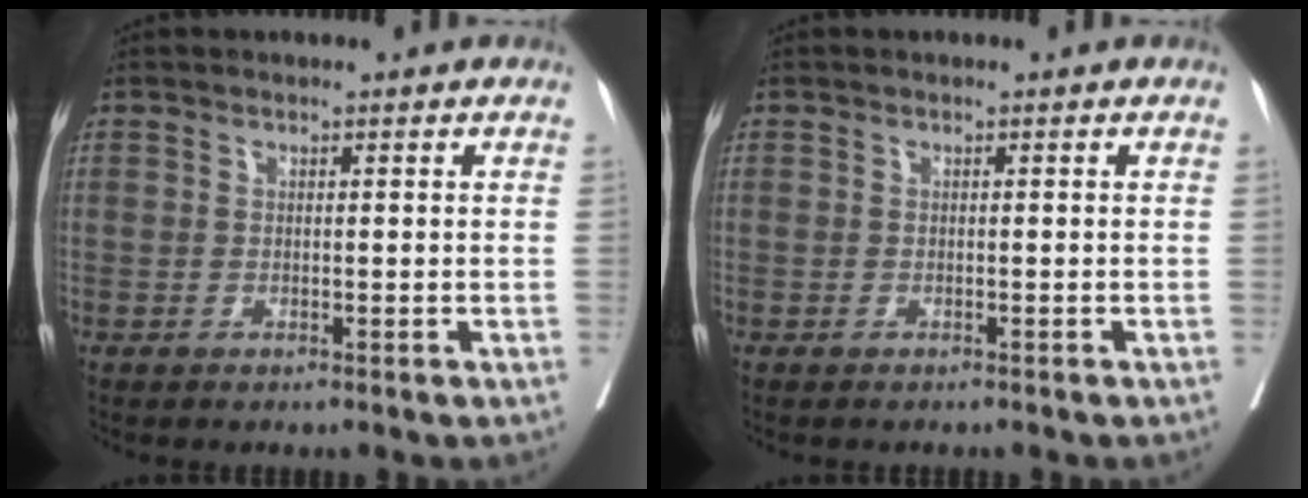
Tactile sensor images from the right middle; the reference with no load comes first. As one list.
[{"total": 1.9, "force": [-1.7, 0.3, 0.7], "torque": [-0.015, -0.005, -0.020]}]